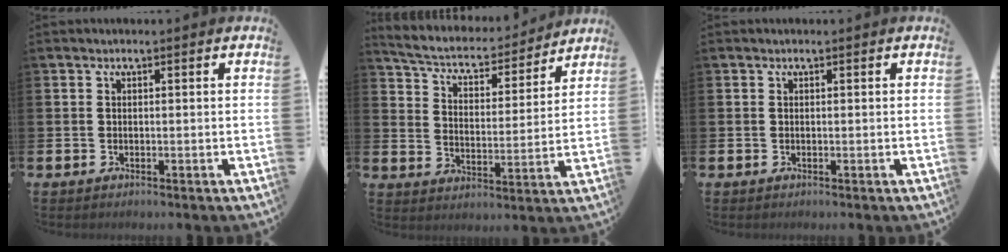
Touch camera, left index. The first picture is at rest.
{"total": 5.6, "force": [5.2, 1.6, 1.5], "torque": [-0.063, -0.040, 0.083]}
{"total": 0.0}